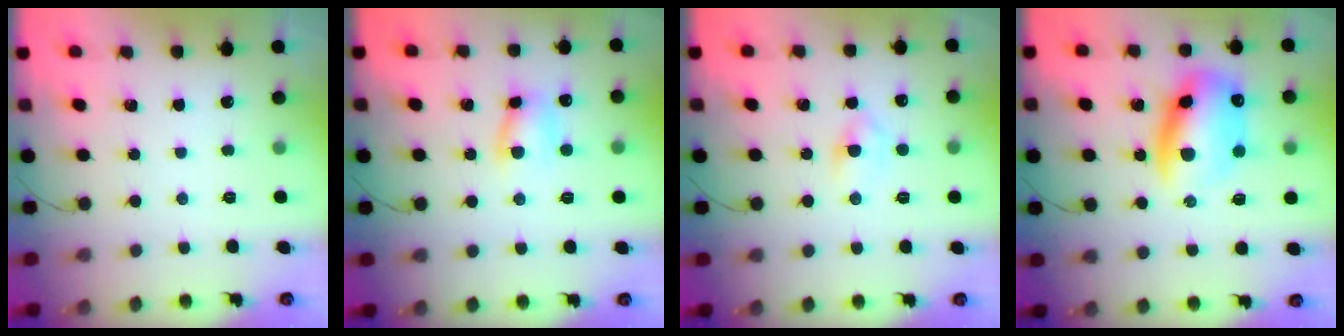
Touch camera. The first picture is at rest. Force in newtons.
{"total": 6.9, "press": 6.9, "slide": 0.0}
{"total": 2.7, "press": 2.5, "slide": 1.1}
{"total": 14.2, "press": 13.8, "slide": 3.6}